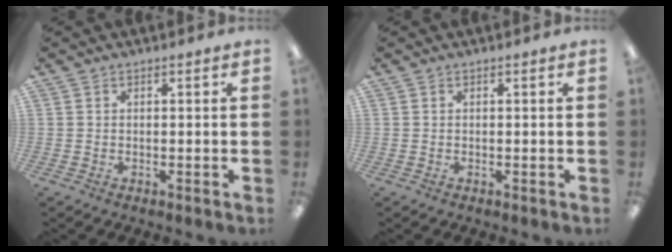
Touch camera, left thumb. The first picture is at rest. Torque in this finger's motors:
{"motor_torque": [0.00, 0.00, 0.03, -0.03, 0.00]}